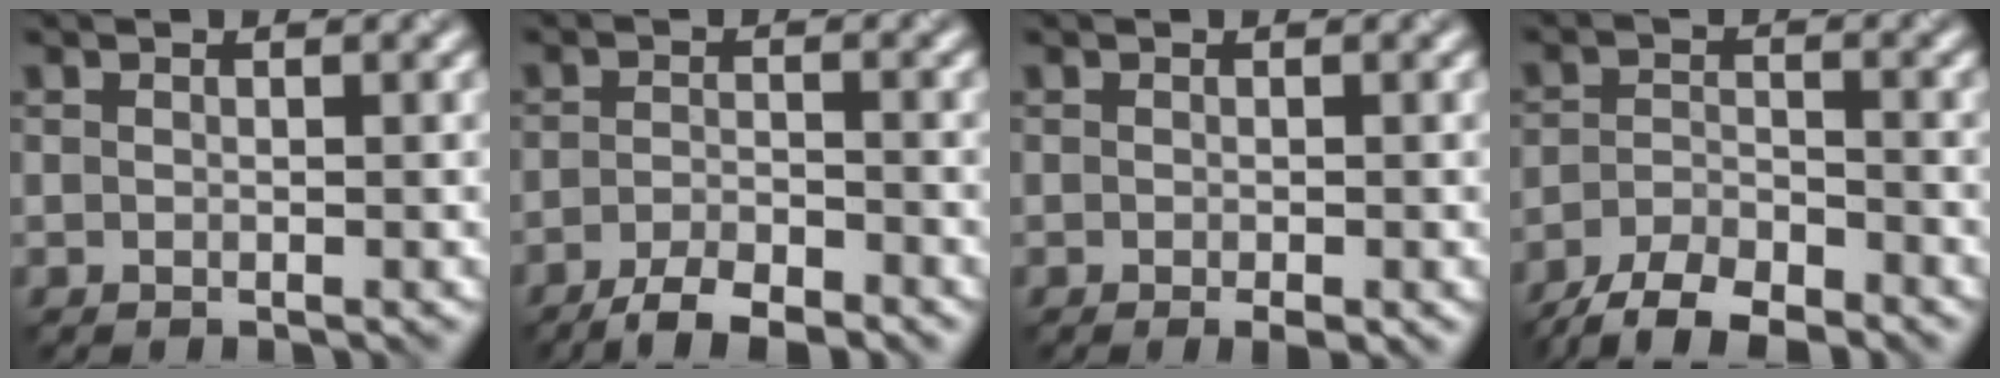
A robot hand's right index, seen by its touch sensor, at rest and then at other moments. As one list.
[{"total": 4.1, "force": [-3.2, 1.0, 2.4], "torque": [-0.046, -0.003, -0.060]}, {"total": 1.1, "force": [-0.5, 0.2, 1.0], "torque": [-0.013, -0.005, -0.006]}, {"total": 5.9, "force": [-4.9, 1.5, 2.9], "torque": [-0.049, -0.008, -0.093]}]